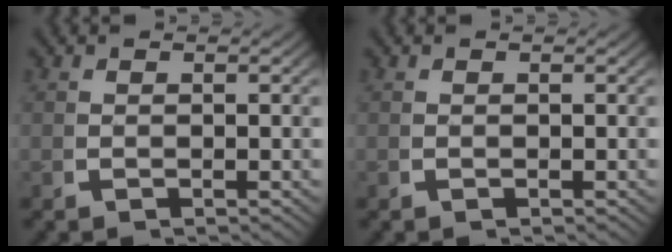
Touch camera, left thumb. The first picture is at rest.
{"total": 0.0}